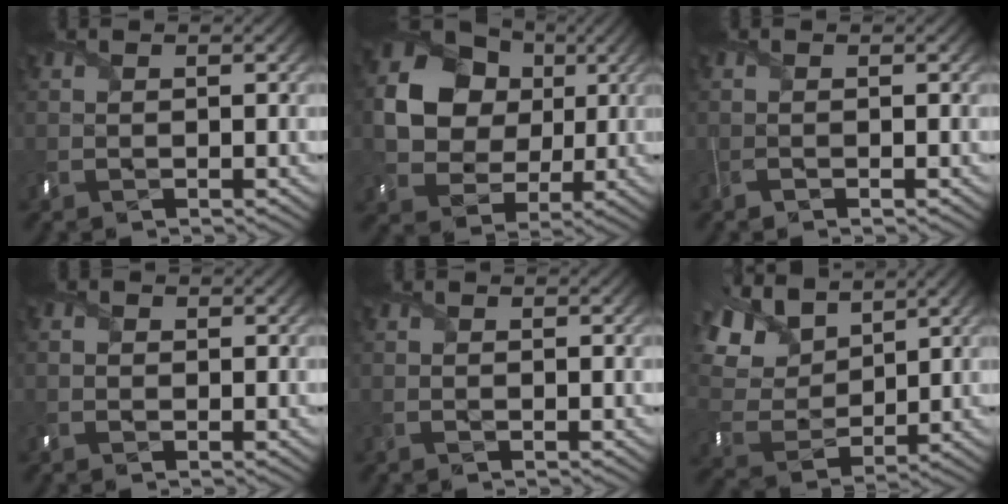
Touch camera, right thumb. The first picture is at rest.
{"total": 13.4, "force": [3.0, 11.1, 6.9], "torque": [-0.163, 0.028, 0.052]}
{"total": 0.8, "force": [-0.3, 0.3, 0.7], "torque": [-0.012, -0.001, -0.006]}
{"total": 1.0, "force": [-0.2, 0.8, 0.4], "torque": [-0.009, -0.002, -0.005]}
{"total": 0.0}
{"total": 12.3, "force": [6.9, 7.4, 7.0], "torque": [-0.214, 0.034, 0.127]}